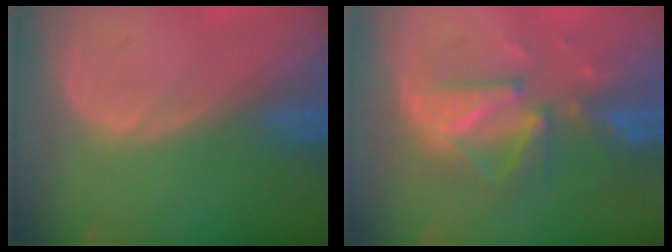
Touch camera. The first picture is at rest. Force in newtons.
{"total": 8.2, "press": 8.2, "slide": 0.7}